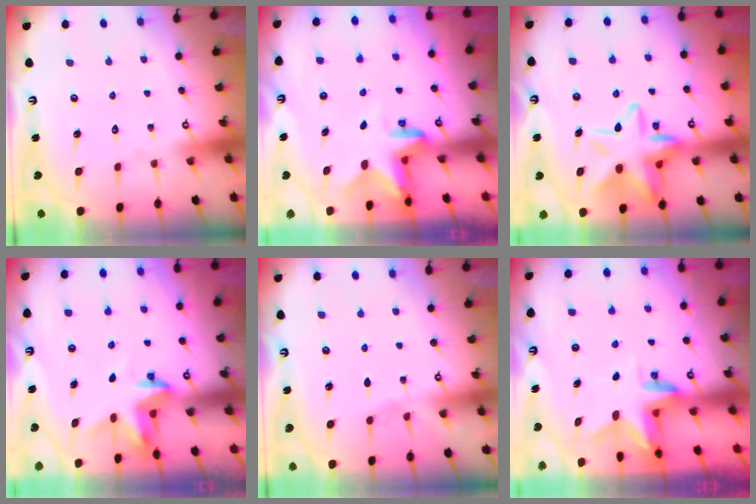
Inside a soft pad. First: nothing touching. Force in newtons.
{"total": 2.5, "press": 2.5, "slide": 0.5}
{"total": 15.0, "press": 14.9, "slide": 1.8}
{"total": 3.4, "press": 3.4, "slide": 0.2}
{"total": 2.1, "press": 2.1, "slide": 0.4}
{"total": 3.0, "press": 3.0, "slide": 0.3}